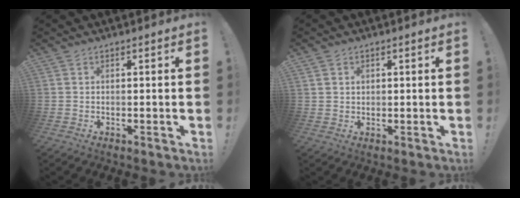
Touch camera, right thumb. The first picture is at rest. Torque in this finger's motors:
{"motor_torque": [-0.36, 0.12, -0.31, 0.21, -0.09]}